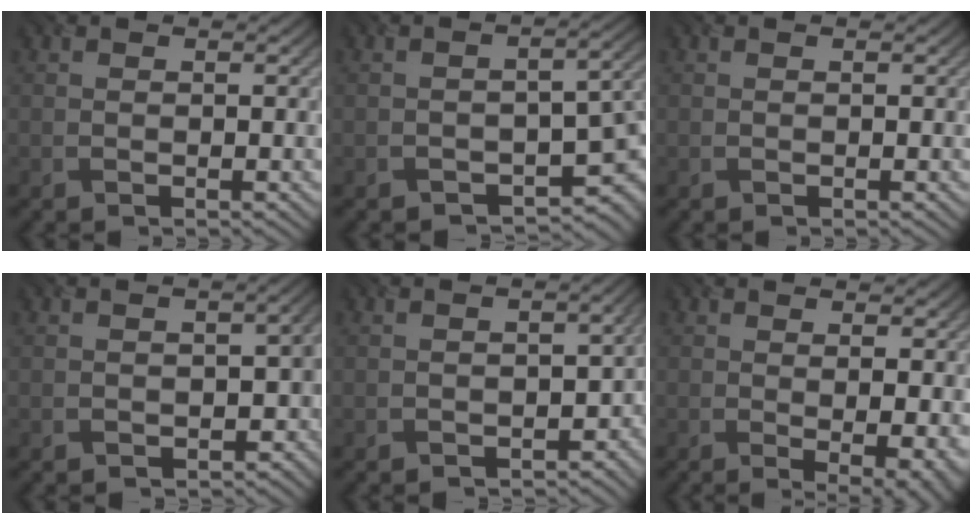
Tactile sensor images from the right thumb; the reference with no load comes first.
{"total": 6.3, "force": [-2.9, 3.4, 4.4], "torque": [-0.047, -0.014, -0.041]}
{"total": 0.0}
{"total": 5.2, "force": [-1.9, 3.7, 3.1], "torque": [-0.034, -0.029, -0.020]}
{"total": 4.9, "force": [-3.1, 2.7, 2.7], "torque": [-0.020, -0.019, -0.043]}
{"total": 4.5, "force": [-0.2, 1.3, 4.3], "torque": [-0.064, -0.014, 0.006]}